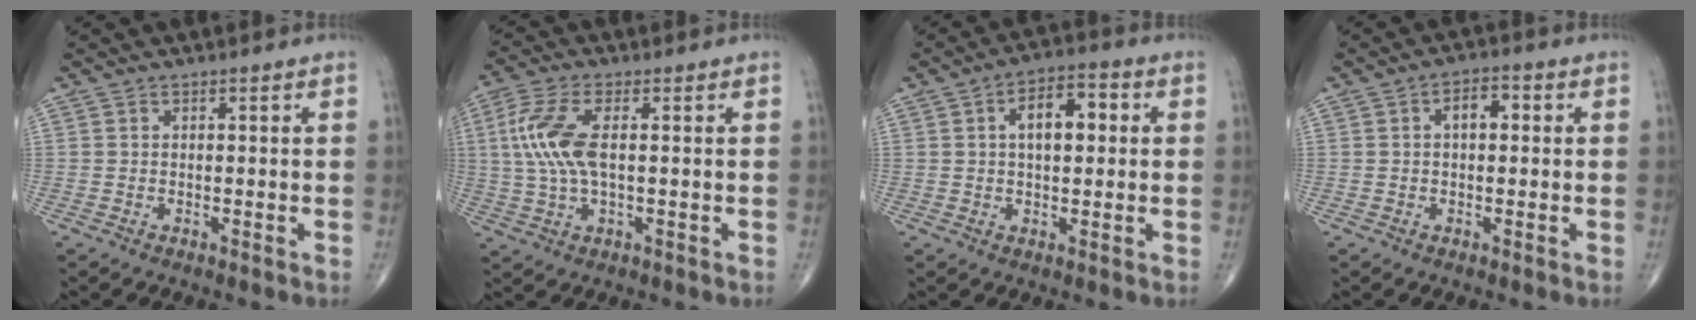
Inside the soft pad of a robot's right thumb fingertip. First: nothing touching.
{"total": 9.9, "force": [1.2, 4.1, 8.9], "torque": [-0.216, 0.010, 0.024]}
{"total": 8.2, "force": [1.5, 4.2, 6.9], "torque": [-0.091, 0.015, 0.018]}
{"total": 4.1, "force": [0.7, 2.3, 3.4], "torque": [-0.045, 0.012, 0.004]}